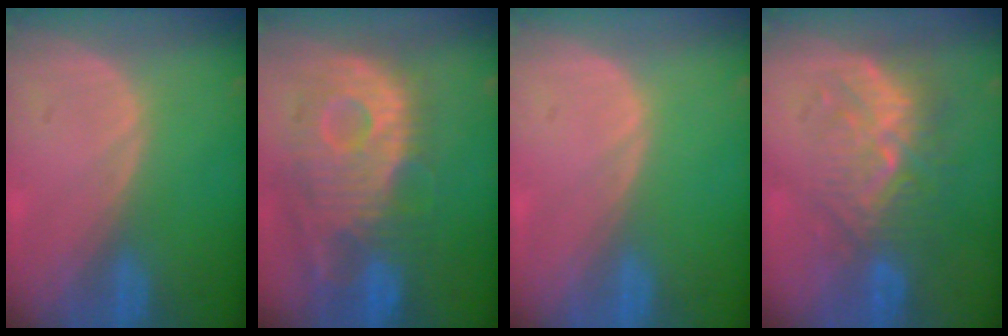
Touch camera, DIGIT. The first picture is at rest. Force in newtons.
{"total": 12.0, "press": 10.8, "slide": 5.3}
{"total": 0.0}
{"total": 8.8, "press": 8.4, "slide": 2.7}